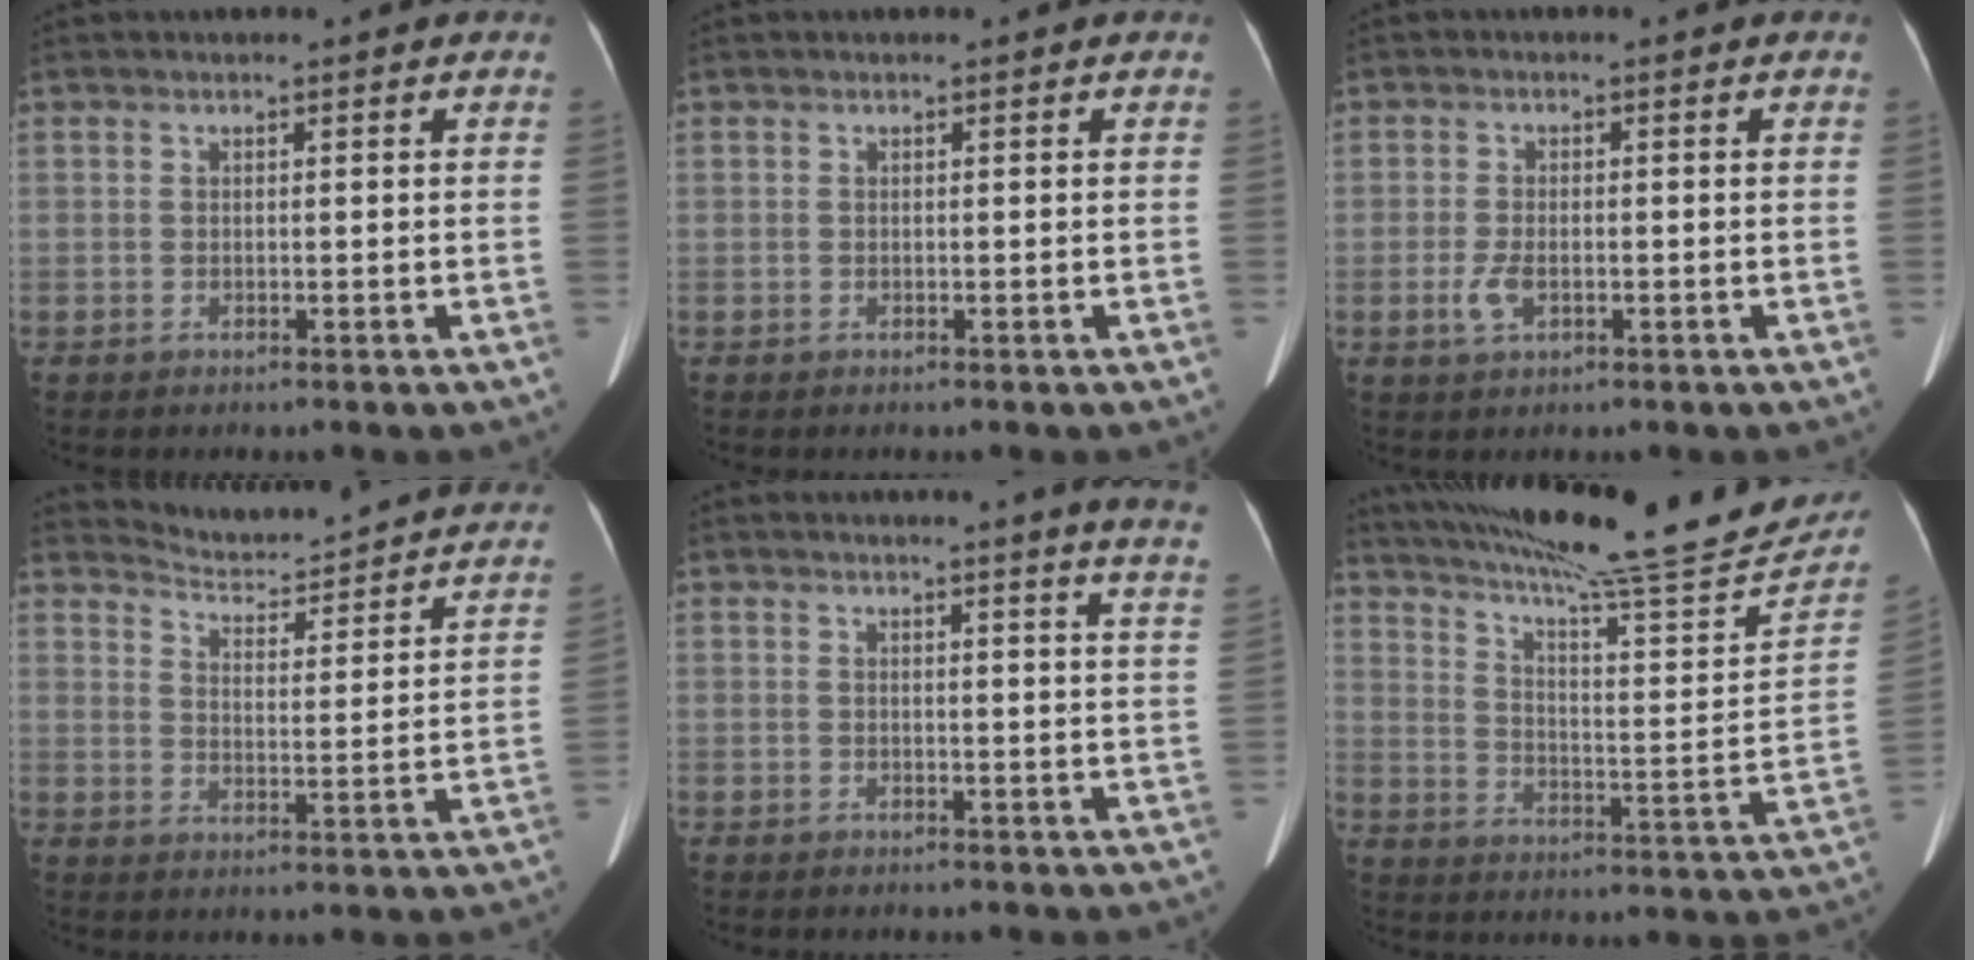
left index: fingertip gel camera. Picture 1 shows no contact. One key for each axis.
{"total": 0.0}
{"total": 3.0, "fx": -1.1, "fy": 1.4, "fz": 2.4, "tx": -0.056, "ty": -0.004, "tz": -0.019}
{"total": 19.8, "fx": 19.2, "fy": 2.1, "fz": 4.8, "tx": -0.064, "ty": -0.055, "tz": 0.236}
{"total": 9.4, "fx": 8.5, "fy": -1.4, "fz": 3.9, "tx": -0.039, "ty": -0.055, "tz": 0.071}
{"total": 27.3, "fx": 23.8, "fy": 2.1, "fz": 13.3, "tx": -0.211, "ty": -0.044, "tz": 0.321}